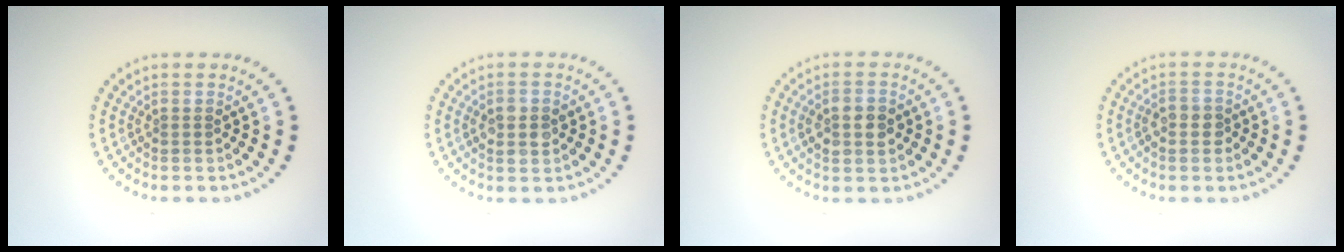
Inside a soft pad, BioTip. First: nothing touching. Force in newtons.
{"total": 2.7, "press": 2.7, "slide": 0.1}
{"total": 3.6, "press": 3.6, "slide": 0.2}
{"total": 1.9, "press": 1.8, "slide": 0.6}